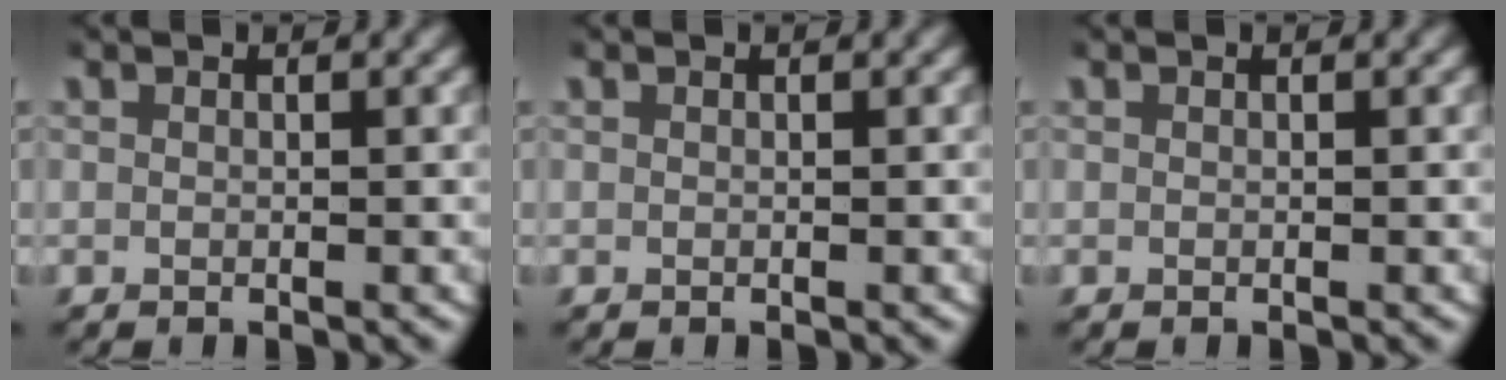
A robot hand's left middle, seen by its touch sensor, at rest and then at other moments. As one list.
[{"total": 0.0}, {"total": 0.0}]